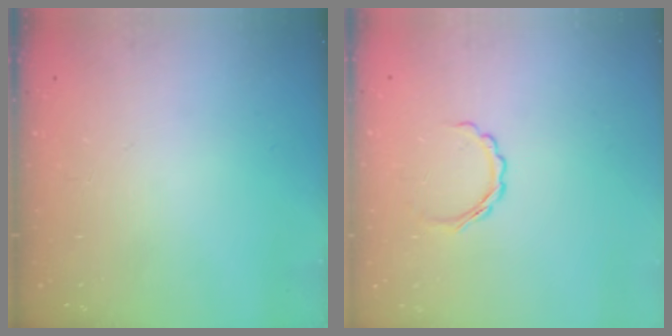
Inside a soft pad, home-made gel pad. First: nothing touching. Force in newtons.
{"total": 3.2, "press": 3.1, "slide": 0.8}